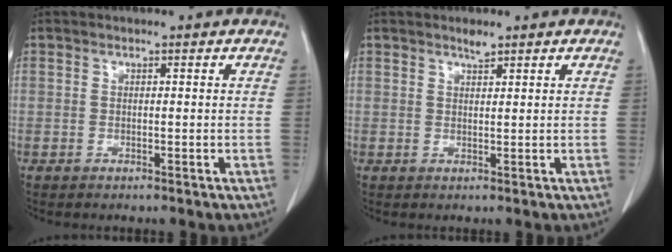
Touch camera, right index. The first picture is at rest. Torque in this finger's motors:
{"motor_torque": [0.09, 0.02, -0.01, 0.00]}